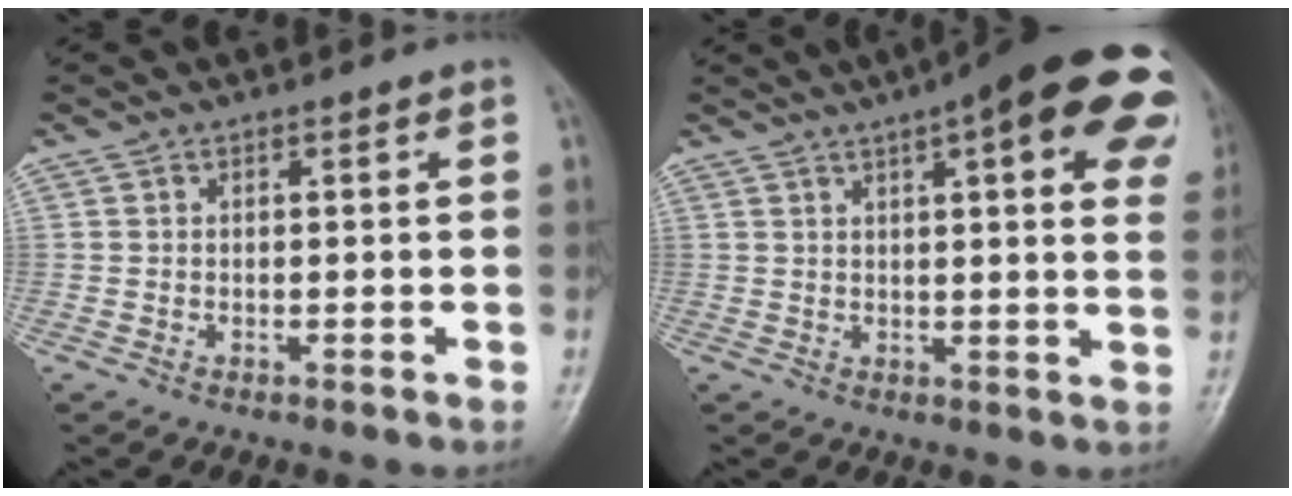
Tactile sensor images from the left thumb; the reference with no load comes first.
{"total": 22.8, "force": [10.4, 6.2, 19.3], "torque": [-0.216, 0.008, 0.126]}